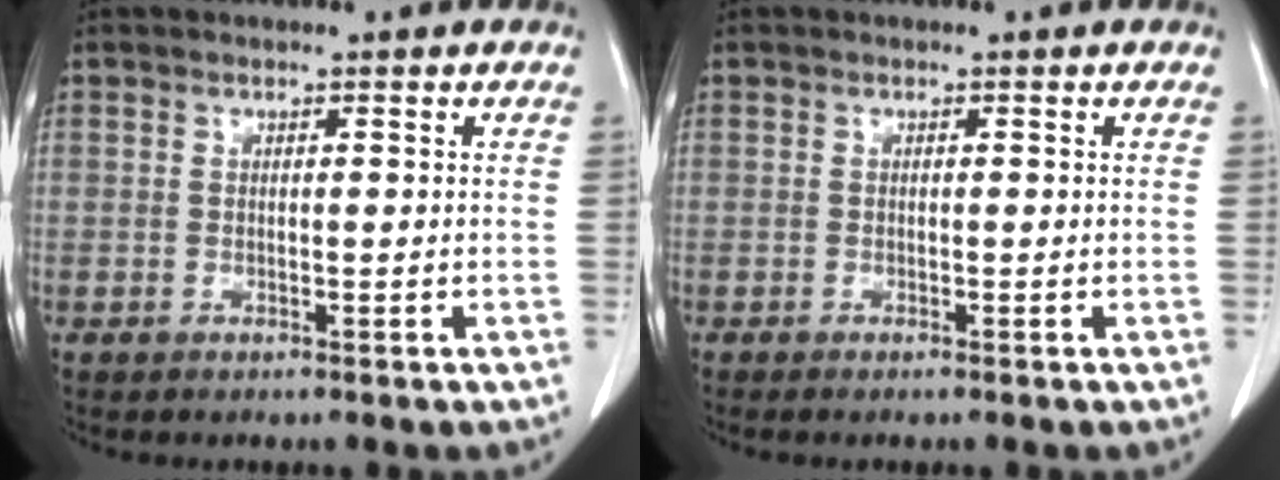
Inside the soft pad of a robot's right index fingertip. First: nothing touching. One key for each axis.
{"total": 0.6, "fx": -0.5, "fy": -0.1, "fz": 0.3, "tx": -0.006, "ty": -0.001, "tz": -0.009}